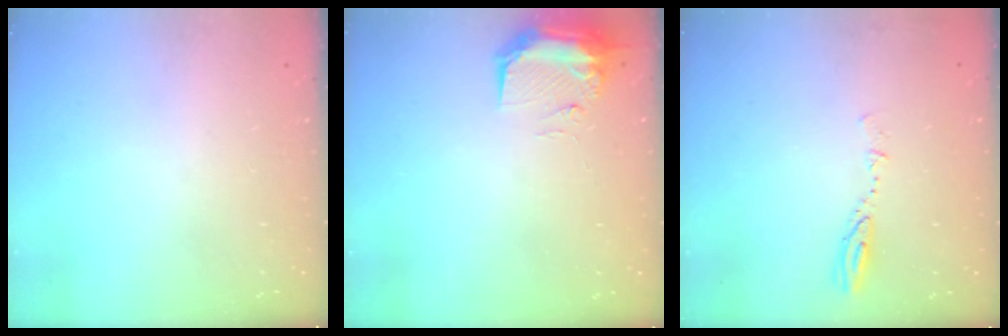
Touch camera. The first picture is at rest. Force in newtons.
{"total": 8.8, "press": 8.6, "slide": 1.6}
{"total": 5.2, "press": 5.1, "slide": 0.4}